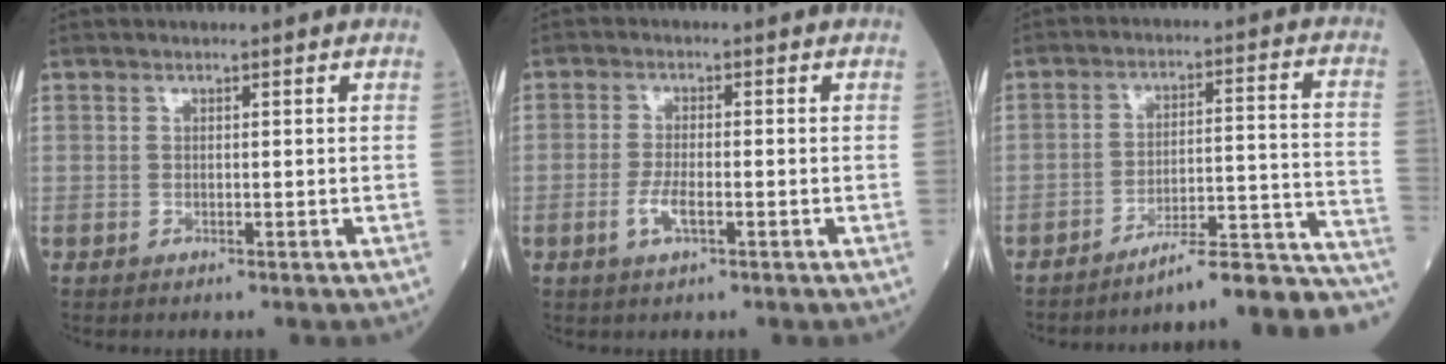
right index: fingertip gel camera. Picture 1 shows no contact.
{"total": 3.4, "force": [-1.2, 0.9, 3.0], "torque": [-0.065, 0.000, -0.023]}
{"total": 16.8, "force": [-15.4, 0.1, 6.7], "torque": [-0.037, 0.043, -0.211]}